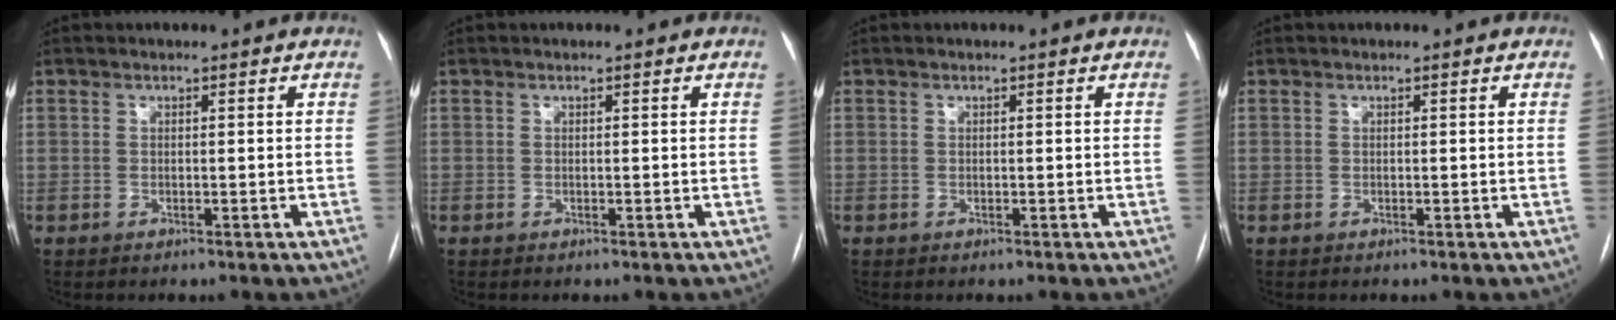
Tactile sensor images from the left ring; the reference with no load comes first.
{"total": 0.0}
{"total": 0.0}
{"total": 0.0}